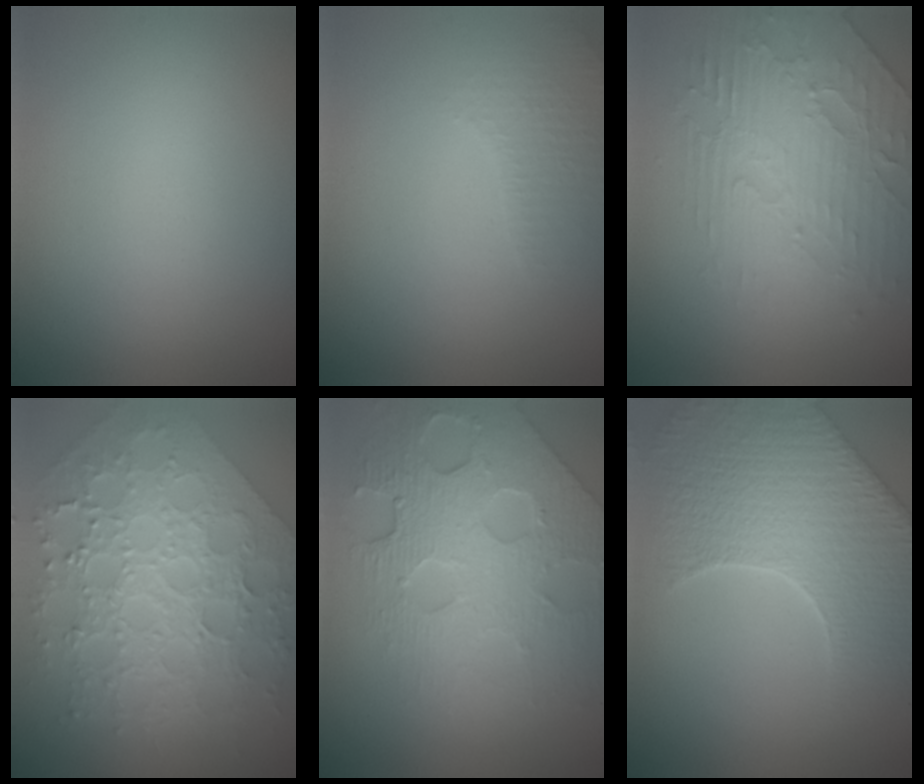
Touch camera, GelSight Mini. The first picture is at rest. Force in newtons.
{"total": 2.0, "press": 1.9, "slide": 0.5}
{"total": 4.1, "press": 3.7, "slide": 1.8}
{"total": 7.7, "press": 6.3, "slide": 4.3}
{"total": 7.7, "press": 5.7, "slide": 5.2}
{"total": 8.5, "press": 6.5, "slide": 5.5}